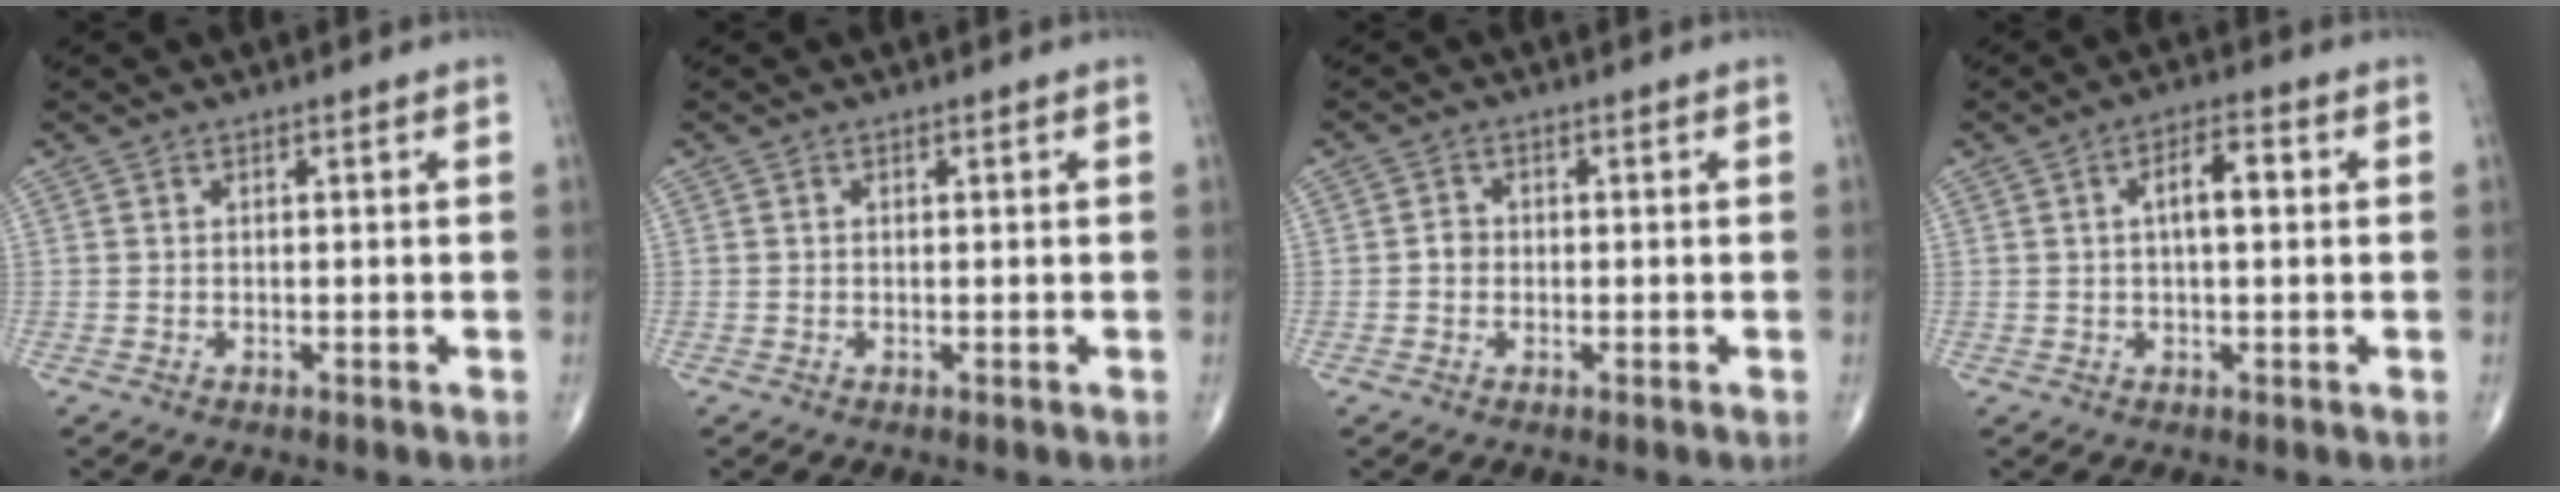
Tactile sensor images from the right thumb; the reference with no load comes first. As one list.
[{"total": 0.0}, {"total": 1.8, "force": [-0.3, 1.6, 0.8], "torque": [-0.005, 0.006, -0.009]}, {"total": 4.8, "force": [0.6, 2.0, 4.3], "torque": [-0.065, 0.013, 0.003]}]